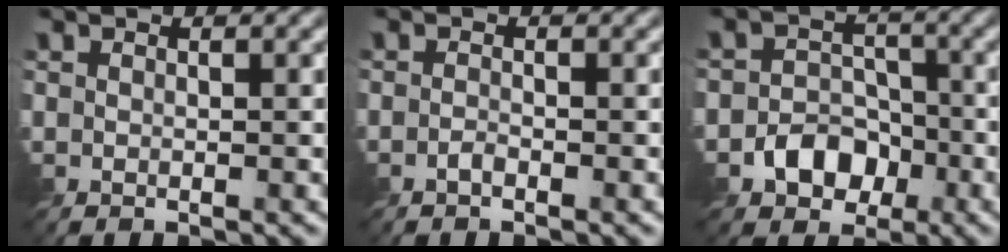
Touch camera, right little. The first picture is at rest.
{"total": 0.8, "force": [-0.7, 0.1, 0.4], "torque": [-0.011, 0.001, -0.017]}
{"total": 4.1, "force": [-2.1, 3.2, 1.6], "torque": [-0.007, 0.004, -0.045]}